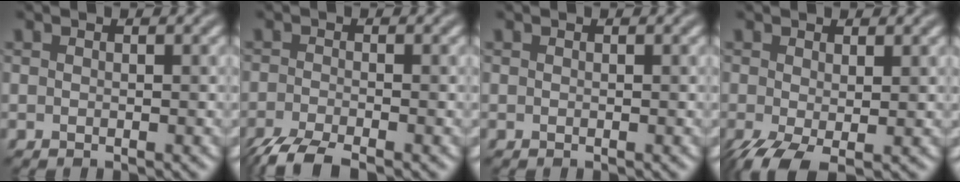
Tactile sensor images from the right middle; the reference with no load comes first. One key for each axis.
{"total": 4.1, "fx": -3.2, "fy": 0.8, "fz": 2.4, "tx": -0.046, "ty": -0.010, "tz": -0.068}
{"total": 0.0}
{"total": 4.1, "fx": -1.5, "fy": 1.8, "fz": 3.3, "tx": -0.080, "ty": -0.012, "tz": -0.030}